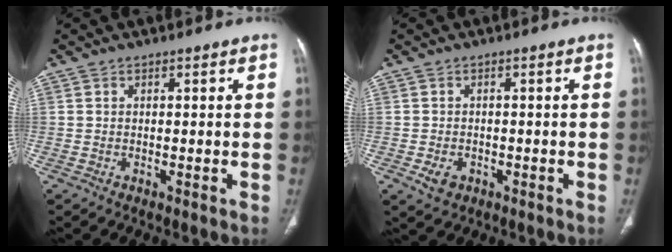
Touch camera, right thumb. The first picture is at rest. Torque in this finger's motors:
{"motor_torque": [-0.30, 0.19, 0.21, 0.38, 0.10]}